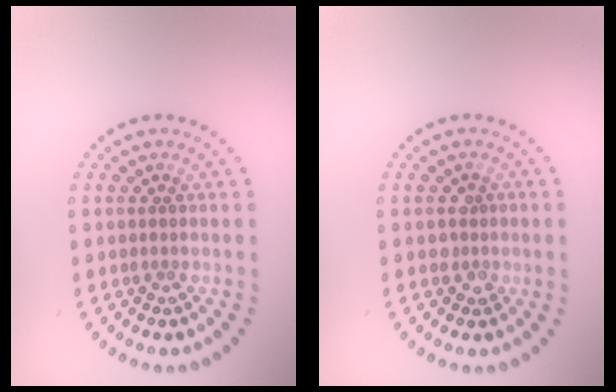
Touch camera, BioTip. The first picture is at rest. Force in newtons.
{"total": 1.3, "press": 1.2, "slide": 0.6}